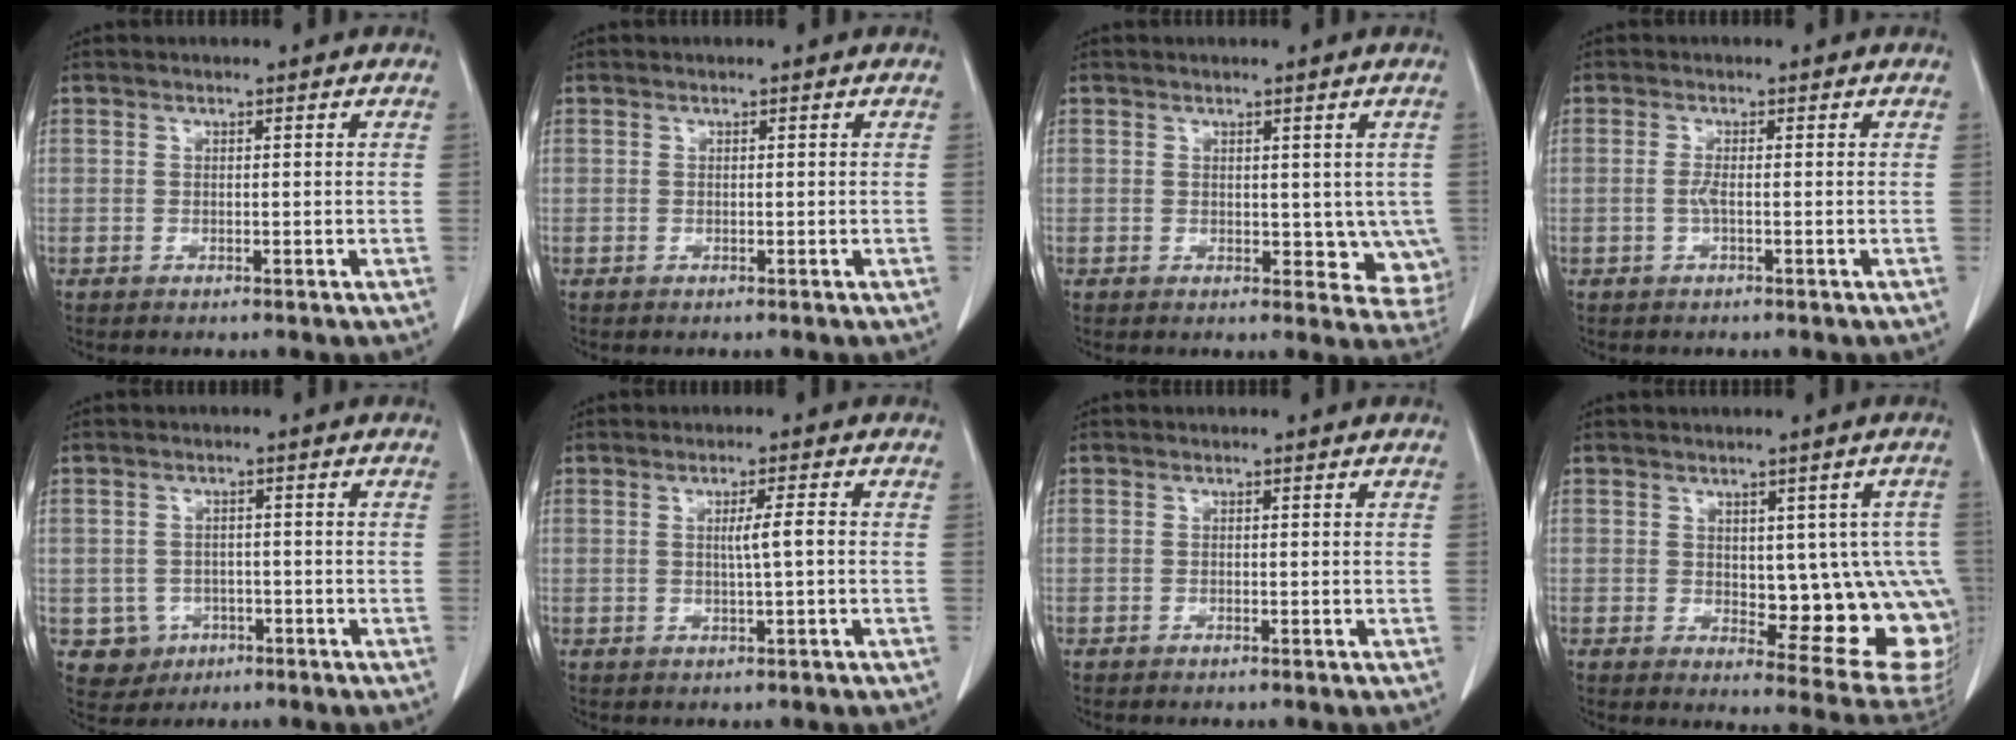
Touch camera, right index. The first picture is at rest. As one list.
[{"total": 0.0}, {"total": 6.1, "force": [0.4, 3.9, 4.6], "torque": [-0.031, -0.009, 0.011]}, {"total": 1.3, "force": [-0.3, 0.0, 1.3], "torque": [-0.027, 0.001, -0.007]}, {"total": 3.5, "force": [-1.3, 3.2, 0.1], "torque": [0.004, 0.011, -0.015]}, {"total": 2.8, "force": [0.0, -0.4, 2.8], "torque": [-0.048, -0.001, 0.001]}, {"total": 0.0}, {"total": 13.4, "force": [-0.4, 5.6, 12.2], "torque": [-0.105, 0.005, 0.013]}]